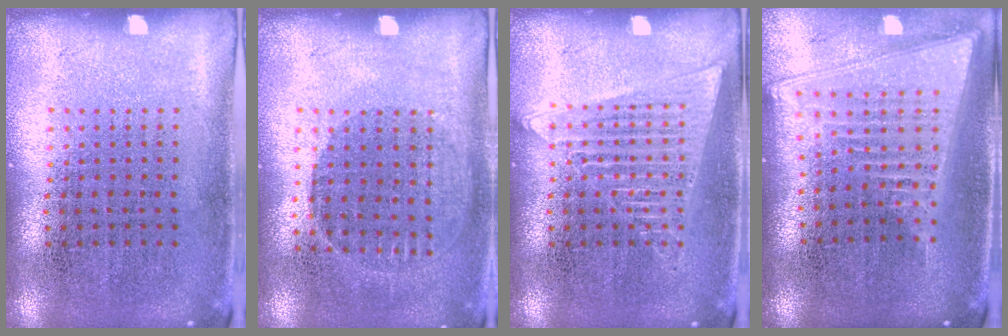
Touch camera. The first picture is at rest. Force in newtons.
{"total": 0.9, "press": 0.8, "slide": 0.4}
{"total": 2.2, "press": 2.2, "slide": 0.2}
{"total": 2.1, "press": 1.7, "slide": 1.2}